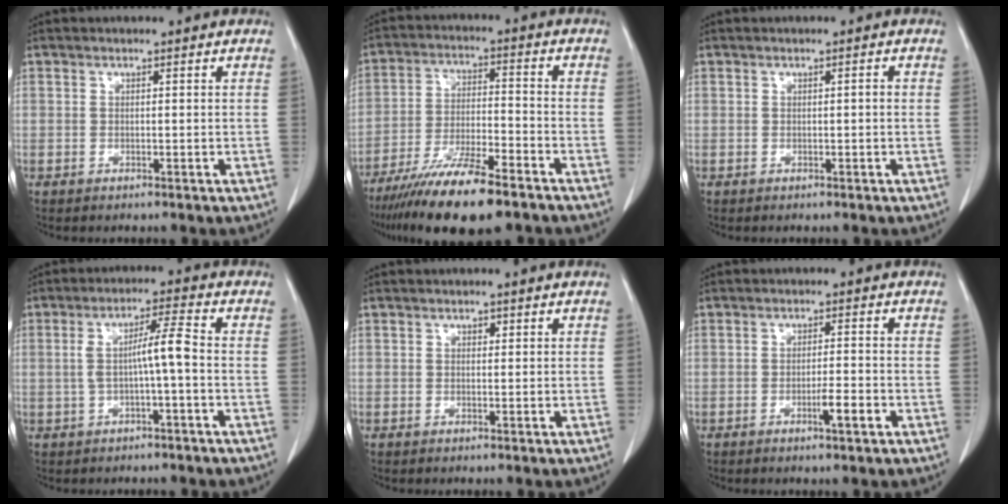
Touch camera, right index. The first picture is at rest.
{"total": 14.6, "force": [-10.6, 2.2, 9.8], "torque": [-0.186, -0.033, -0.184]}
{"total": 0.5, "force": [0.0, 0.1, 0.5], "torque": [-0.010, 0.001, 0.000]}
{"total": 5.6, "force": [-0.6, -0.1, 5.6], "torque": [-0.099, 0.018, -0.008]}
{"total": 0.7, "force": [0.3, 0.5, 0.4], "torque": [-0.003, 0.000, 0.004]}
{"total": 3.5, "force": [-1.6, 0.2, 3.2], "torque": [-0.051, -0.002, -0.024]}